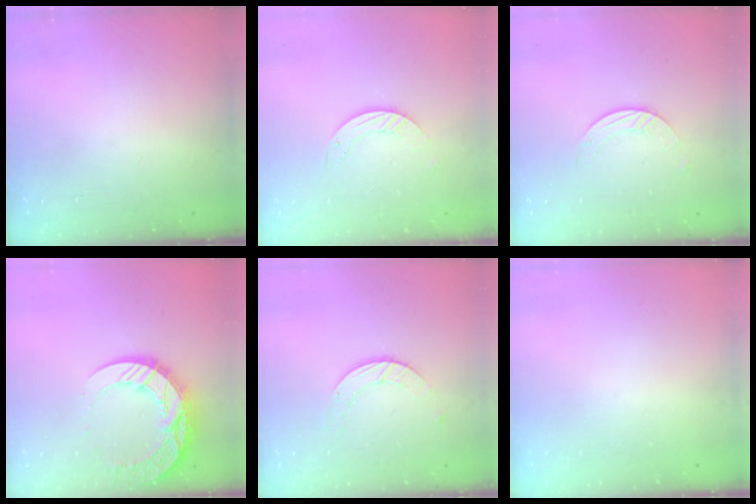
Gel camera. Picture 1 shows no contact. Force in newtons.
{"total": 3.8, "press": 3.8, "slide": 0.2}
{"total": 3.1, "press": 3.1, "slide": 0.2}
{"total": 14.6, "press": 14.5, "slide": 1.1}
{"total": 3.0, "press": 3.0, "slide": 0.3}
{"total": 0.0}